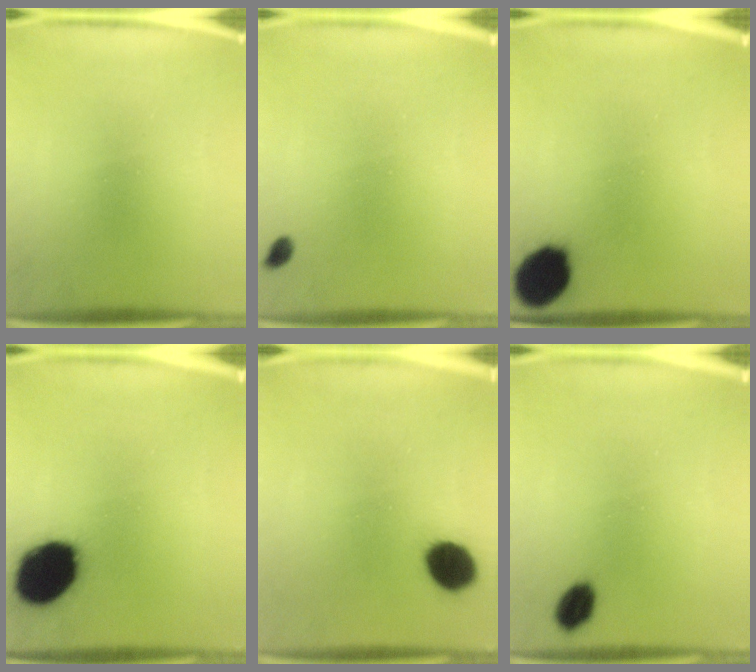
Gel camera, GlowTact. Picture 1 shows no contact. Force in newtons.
{"total": 1.3}
{"total": 12.2}
{"total": 18.3}
{"total": 9.0}
{"total": 5.1}